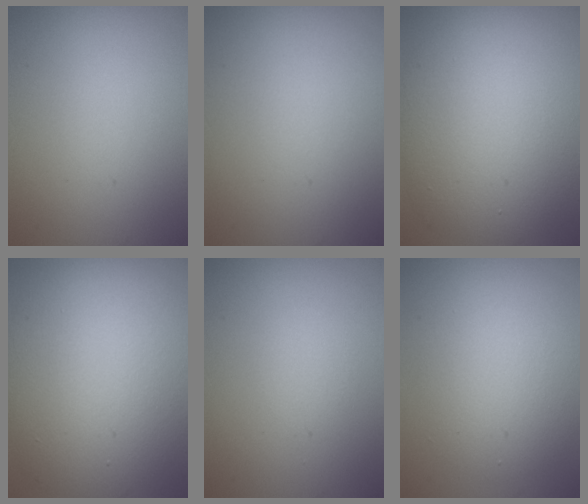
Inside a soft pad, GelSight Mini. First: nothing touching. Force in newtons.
{"total": 0.0}
{"total": 11.0, "press": 11.0, "slide": 0.4}
{"total": 12.7, "press": 12.7, "slide": 0.6}
{"total": 0.7, "press": 0.7, "slide": 0.0}
{"total": 4.7, "press": 4.6, "slide": 0.7}